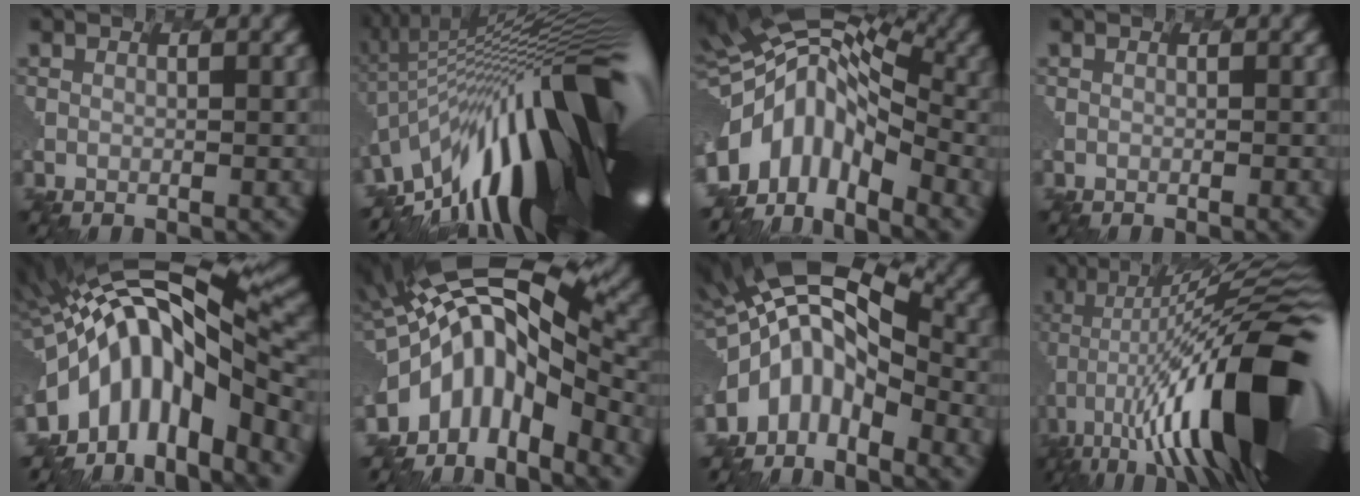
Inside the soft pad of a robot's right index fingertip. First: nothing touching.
{"total": 16.2, "force": [-4.3, 6.5, 14.2], "torque": [-0.207, 0.016, -0.104]}
{"total": 10.1, "force": [-3.8, 5.4, 7.6], "torque": [-0.157, 0.006, -0.079]}
{"total": 0.9, "force": [-0.5, 0.2, 0.8], "torque": [-0.007, 0.011, -0.009]}
{"total": 11.9, "force": [-3.9, 4.5, 10.4], "torque": [-0.182, 0.020, -0.072]}
{"total": 9.8, "force": [-2.9, 4.2, 8.3], "torque": [-0.153, 0.007, -0.061]}
{"total": 6.7, "force": [-2.7, 3.6, 4.9], "torque": [-0.098, 0.019, -0.077]}
{"total": 17.2, "force": [-3.5, 5.4, 16.0], "torque": [-0.255, 0.032, -0.080]}